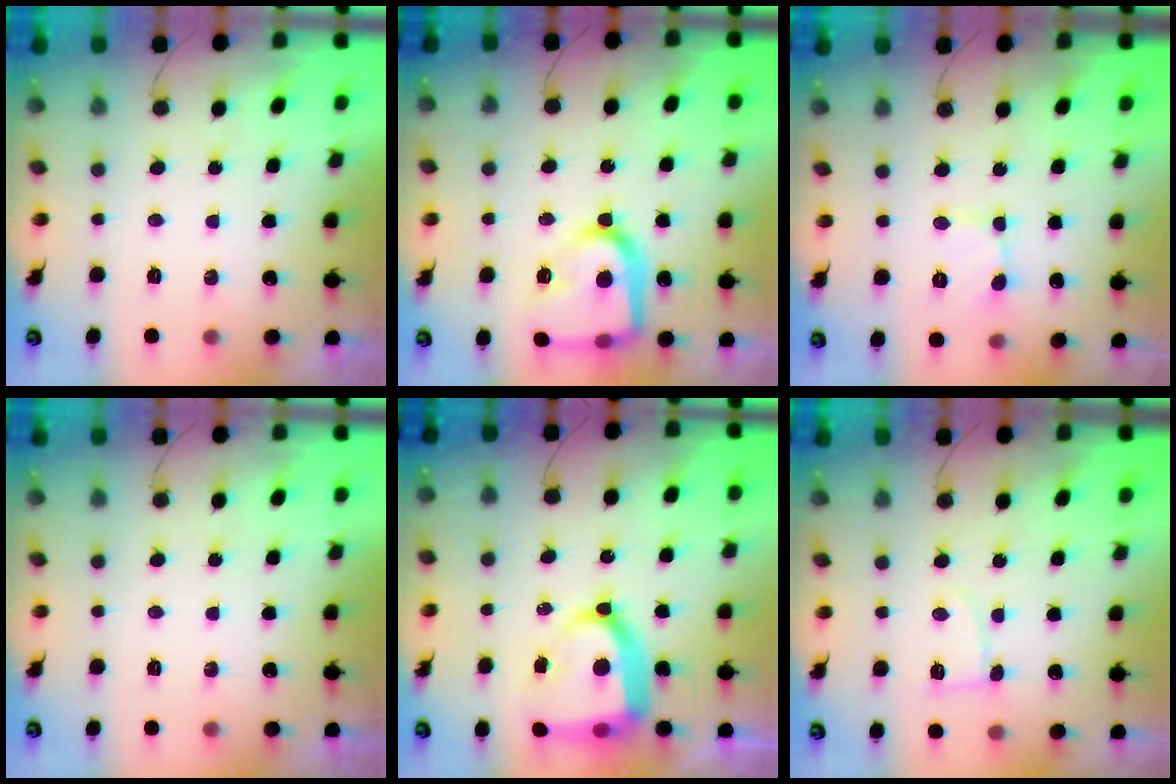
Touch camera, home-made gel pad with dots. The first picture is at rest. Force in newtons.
{"total": 20.3, "press": 20.3, "slide": 1.9}
{"total": 1.9, "press": 1.9, "slide": 0.1}
{"total": 0.0}
{"total": 16.5, "press": 16.4, "slide": 1.6}
{"total": 4.4, "press": 4.4, "slide": 0.5}